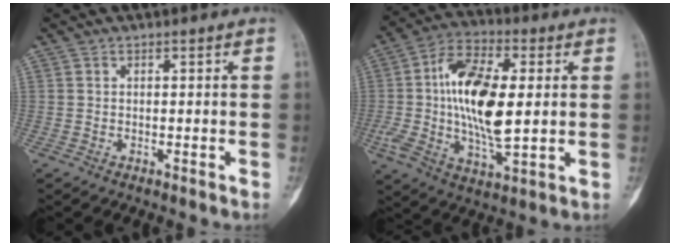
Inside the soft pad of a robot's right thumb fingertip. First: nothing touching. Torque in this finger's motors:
{"motor_torque": [2.00, 2.15, 2.01, -0.01, 0.55]}